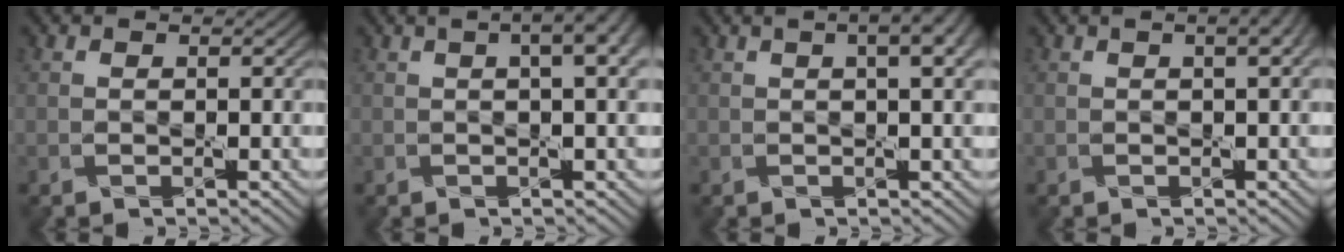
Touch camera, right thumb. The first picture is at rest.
{"total": 5.9, "force": [2.0, 1.7, 5.3], "torque": [-0.056, 0.015, 0.016]}
{"total": 6.1, "force": [2.3, 1.9, 5.3], "torque": [-0.057, 0.013, 0.015]}
{"total": 3.2, "force": [1.2, 0.9, 2.9], "torque": [-0.030, 0.005, 0.002]}